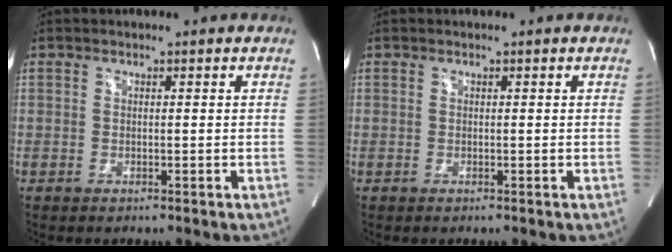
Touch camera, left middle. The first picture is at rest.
{"total": 0.0}